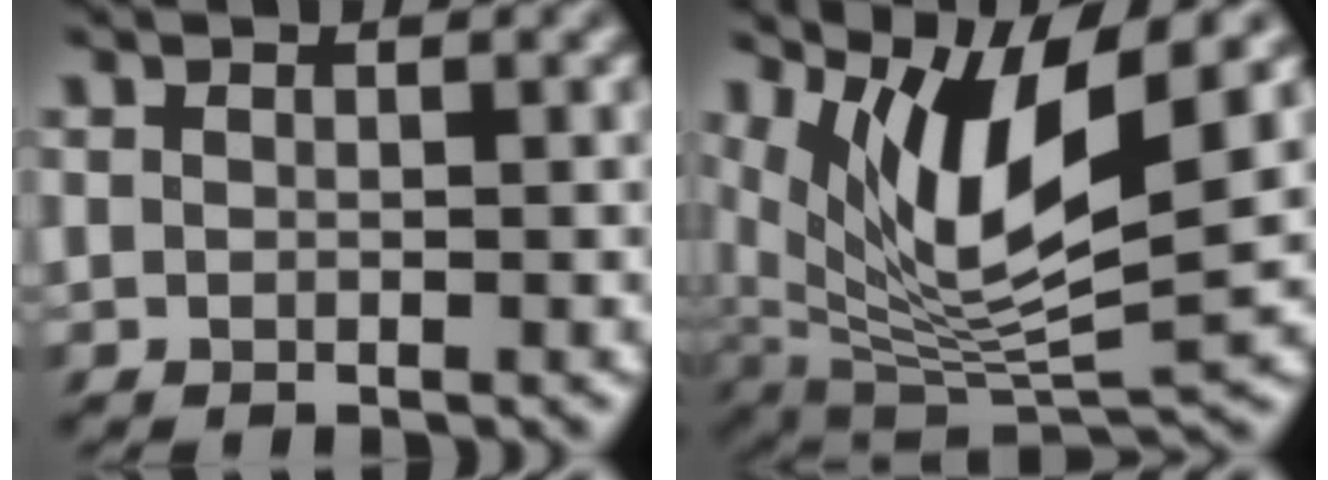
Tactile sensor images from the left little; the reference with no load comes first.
{"total": 9.2, "force": [4.4, 2.0, 7.8], "torque": [-0.144, -0.004, 0.084]}